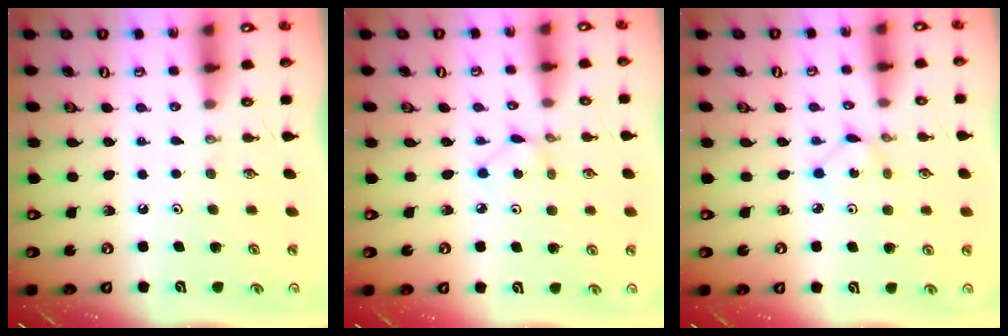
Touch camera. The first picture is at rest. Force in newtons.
{"total": 2.4, "press": 2.4, "slide": 0.3}
{"total": 1.2, "press": 1.2, "slide": 0.1}